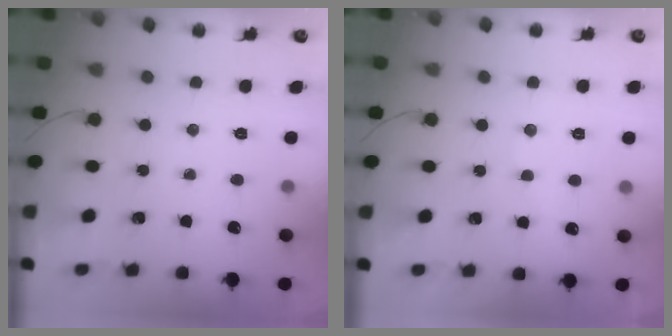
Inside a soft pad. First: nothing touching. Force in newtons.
{"total": 4.1, "press": 4.0, "slide": 0.9}